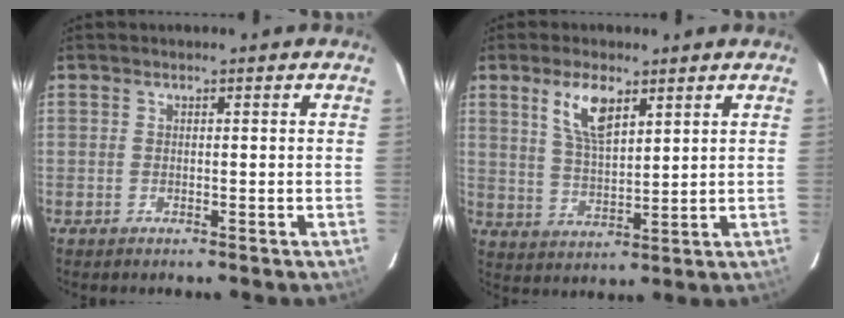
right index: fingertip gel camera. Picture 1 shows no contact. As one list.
[{"total": 7.7, "force": [4.2, 3.0, 5.7], "torque": [-0.108, 0.004, 0.086]}]